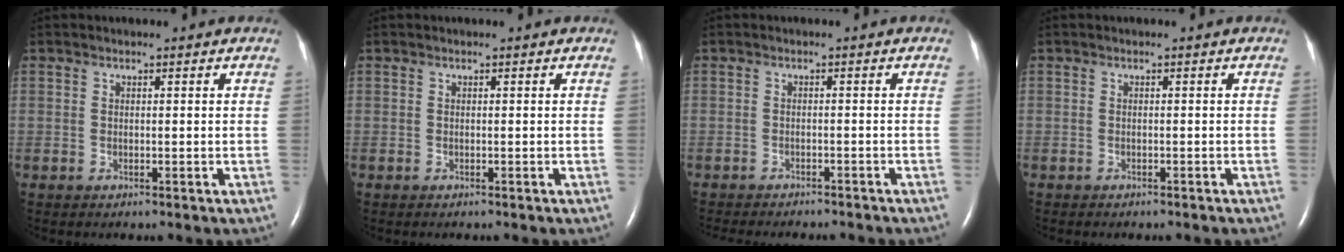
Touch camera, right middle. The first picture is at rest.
{"total": 0.0}
{"total": 12.4, "force": [-11.0, 2.9, 5.0], "torque": [-0.078, -0.014, -0.129]}
{"total": 3.5, "force": [-3.0, 0.9, 1.6], "torque": [-0.027, -0.006, -0.028]}